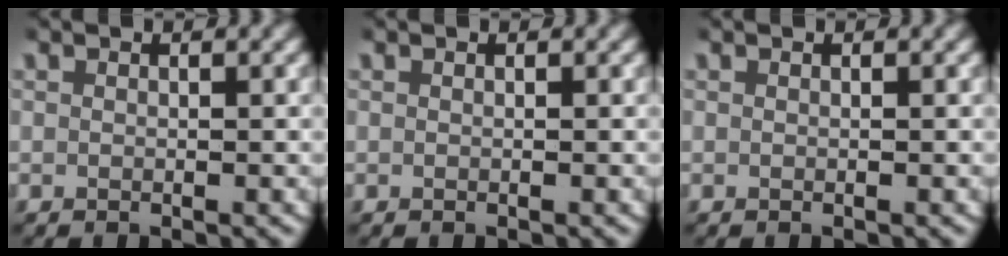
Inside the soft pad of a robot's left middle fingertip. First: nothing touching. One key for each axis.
{"total": 0.0}
{"total": 0.0}